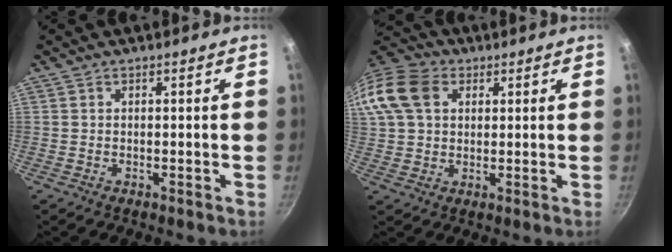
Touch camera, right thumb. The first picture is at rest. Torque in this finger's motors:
{"motor_torque": [-0.63, 1.19, 0.56, -0.43, 0.17]}